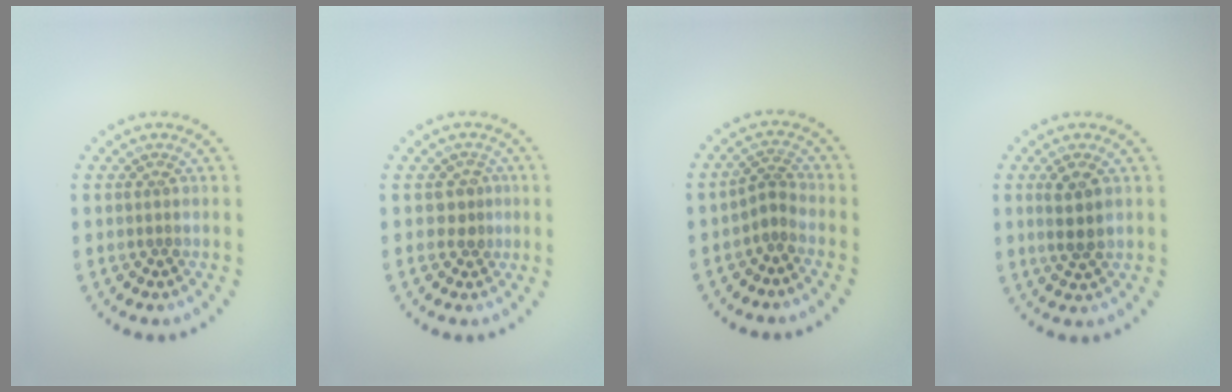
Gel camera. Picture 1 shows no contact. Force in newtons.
{"total": 1.8, "press": 1.4, "slide": 1.1}
{"total": 1.8, "press": 1.2, "slide": 1.4}
{"total": 2.6, "press": 2.4, "slide": 0.9}